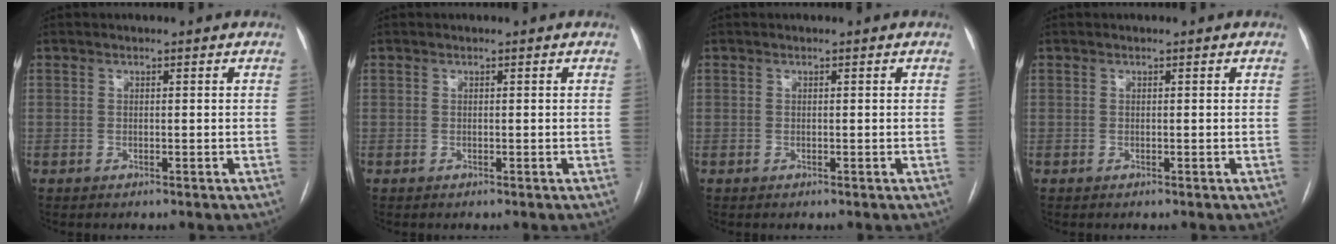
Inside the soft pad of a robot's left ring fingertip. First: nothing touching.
{"total": 0.0}
{"total": 0.0}
{"total": 0.0}